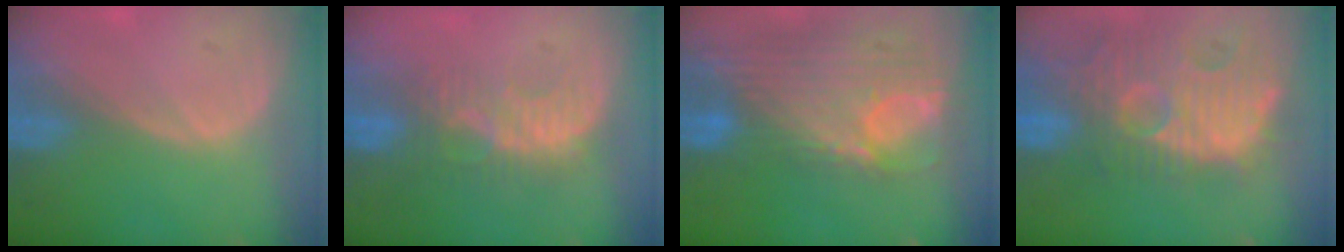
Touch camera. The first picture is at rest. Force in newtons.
{"total": 6.2, "press": 6.0, "slide": 1.7}
{"total": 12.2, "press": 10.3, "slide": 6.5}
{"total": 13.8, "press": 12.3, "slide": 6.4}